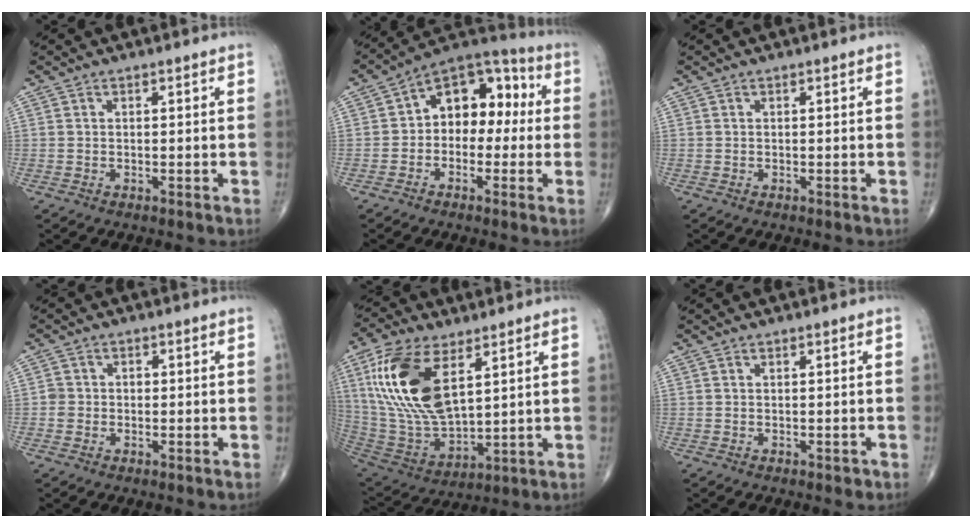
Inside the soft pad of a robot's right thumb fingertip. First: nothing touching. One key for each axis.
{"total": 12.6, "fx": 0.4, "fy": 8.7, "fz": 9.2, "tx": -0.088, "ty": 0.045, "tz": -0.014}
{"total": 0.0}
{"total": 2.1, "fx": -0.3, "fy": 2.0, "fz": 0.4, "tx": 0.008, "ty": 0.008, "tz": -0.008}
{"total": 20.4, "fx": 7.4, "fy": 9.9, "fz": 16.2, "tx": -0.321, "ty": -0.030, "tz": 0.148}
{"total": 0.5, "fx": -0.3, "fy": 0.3, "fz": 0.3, "tx": 0.000, "ty": 0.000, "tz": -0.003}